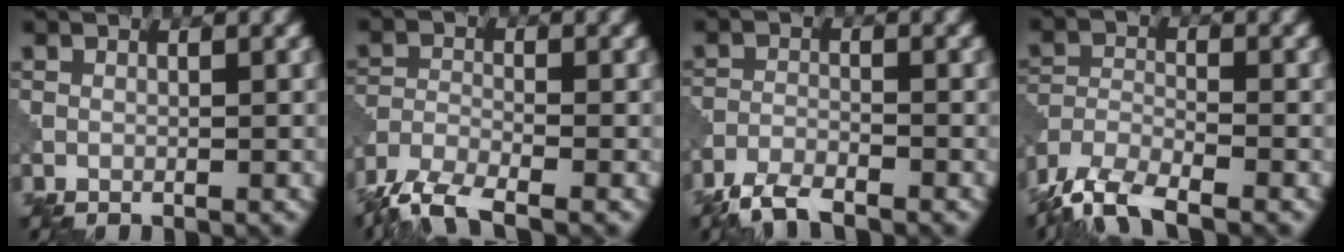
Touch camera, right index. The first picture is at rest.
{"total": 5.9, "force": [-4.7, 1.4, 3.2], "torque": [-0.065, -0.013, -0.100]}
{"total": 3.9, "force": [-3.5, 0.8, 1.7], "torque": [-0.035, -0.007, -0.077]}
{"total": 6.7, "force": [-5.3, 2.0, 3.6], "torque": [-0.071, -0.010, -0.110]}